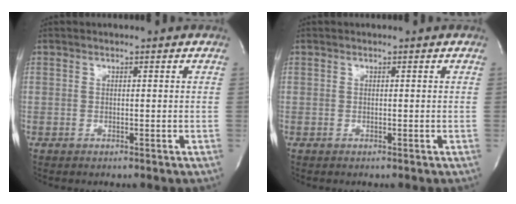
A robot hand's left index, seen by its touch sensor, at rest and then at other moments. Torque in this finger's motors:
{"motor_torque": [0.00, 0.00, -0.07, 0.00]}